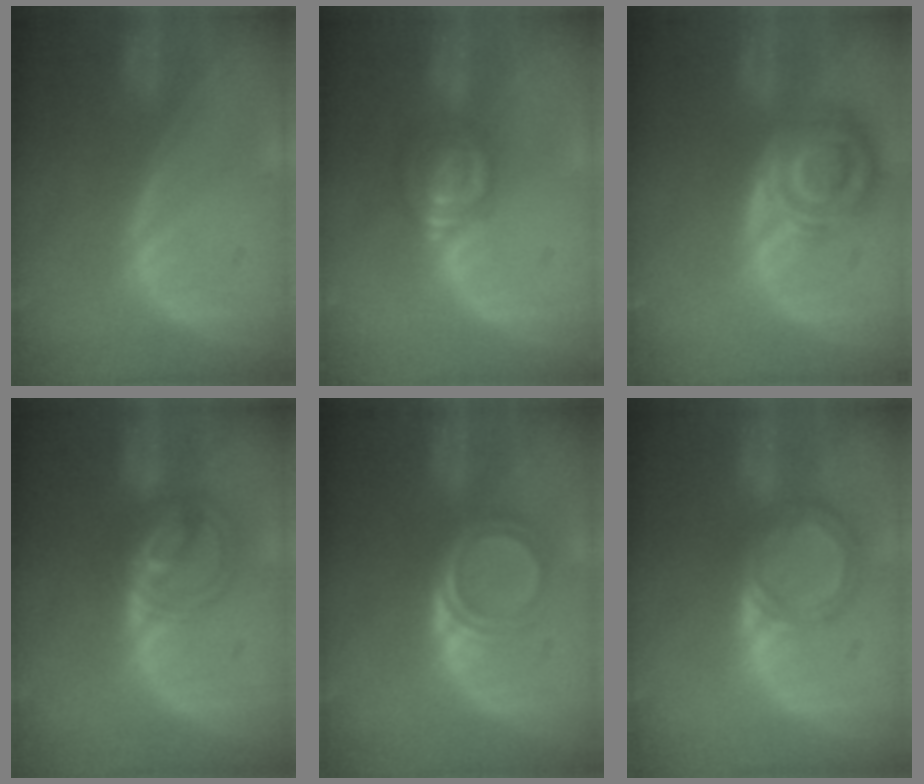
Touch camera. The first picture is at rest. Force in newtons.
{"total": 6.4, "press": 5.8, "slide": 2.8}
{"total": 8.3, "press": 7.3, "slide": 4.0}
{"total": 5.8, "press": 5.7, "slide": 0.5}
{"total": 5.1, "press": 4.3, "slide": 2.6}
{"total": 5.8, "press": 5.3, "slide": 2.4}